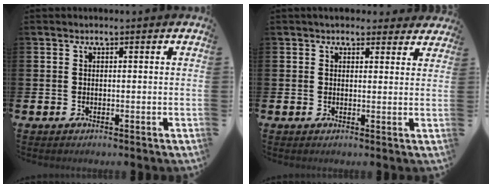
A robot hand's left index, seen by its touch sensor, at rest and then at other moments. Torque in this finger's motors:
{"motor_torque": [1.05, -1.09, 0.04, 0.06]}